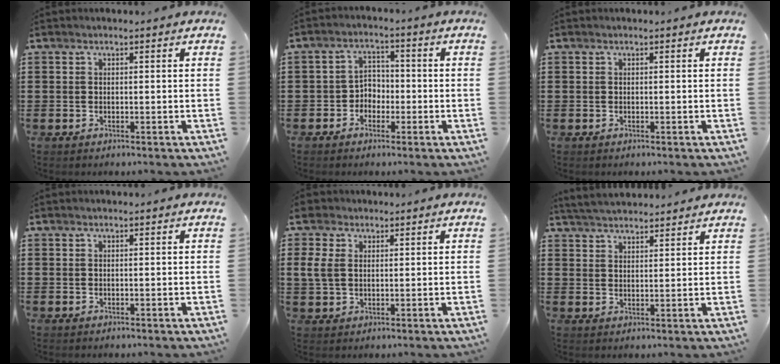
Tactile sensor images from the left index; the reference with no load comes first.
{"total": 3.2, "force": [-1.8, 2.5, 1.0], "torque": [-0.028, 0.009, -0.041]}
{"total": 0.0}
{"total": 0.0}
{"total": 4.8, "force": [1.8, 3.6, 2.6], "torque": [-0.077, 0.012, 0.030]}
{"total": 3.8, "force": [3.8, 0.2, 0.6], "torque": [-0.023, -0.008, 0.071]}